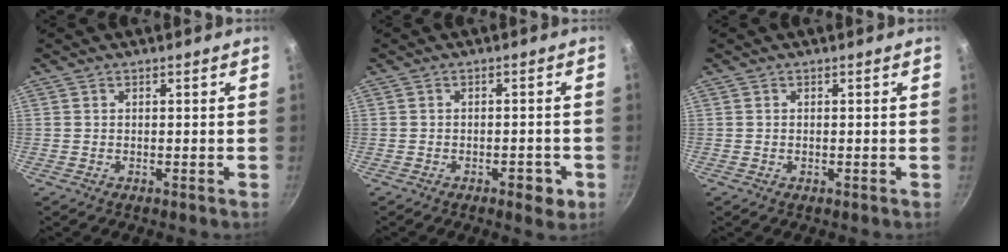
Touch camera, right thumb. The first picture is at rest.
{"total": 3.6, "force": [-1.8, 1.5, 2.7], "torque": [-0.025, 0.008, -0.022]}
{"total": 0.0}